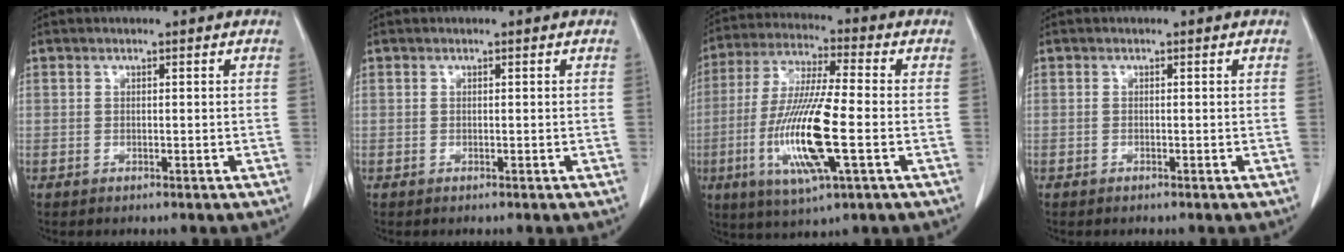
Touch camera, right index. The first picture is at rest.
{"total": 0.0}
{"total": 14.9, "force": [-3.6, 1.4, 14.4], "torque": [-0.297, -0.015, -0.066]}
{"total": 0.0}